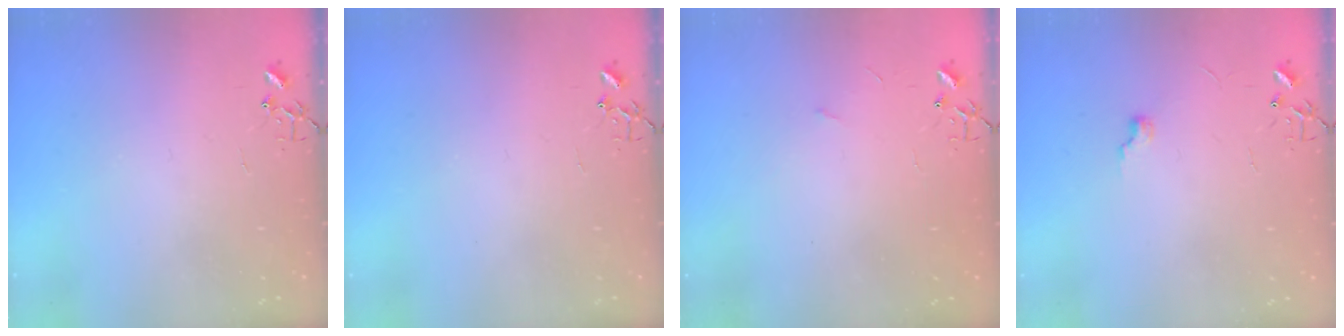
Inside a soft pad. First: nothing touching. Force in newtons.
{"total": 0.0}
{"total": 2.6, "press": 2.6, "slide": 0.4}
{"total": 5.1, "press": 5.0, "slide": 0.6}